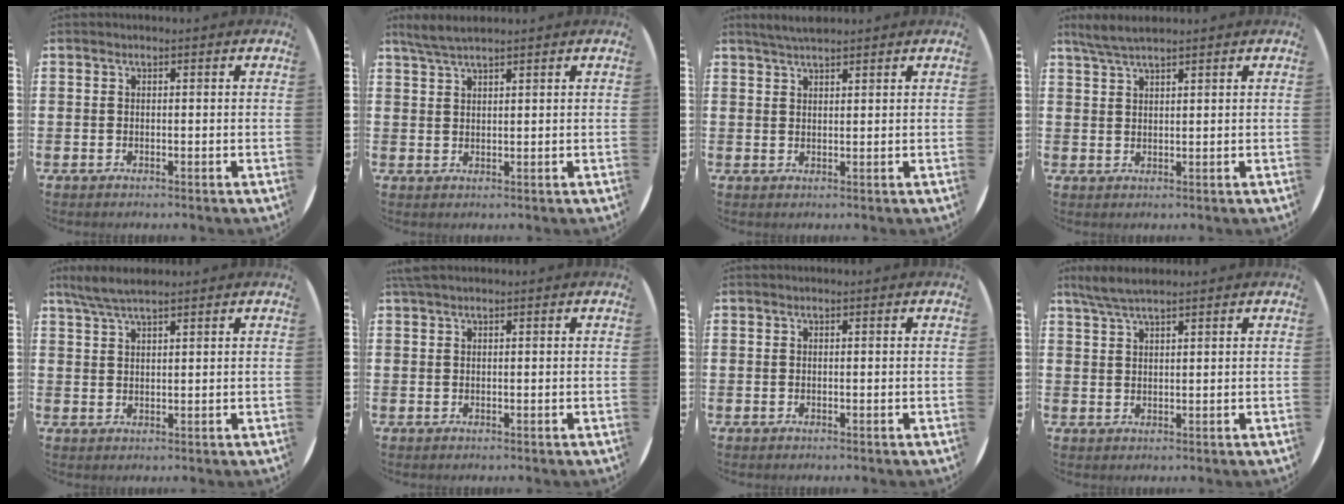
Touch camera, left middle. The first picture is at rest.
{"total": 2.8, "force": [2.4, 0.2, 1.4], "torque": [-0.030, 0.003, 0.044]}
{"total": 2.6, "force": [2.4, 0.3, 1.0], "torque": [-0.021, 0.002, 0.044]}
{"total": 3.1, "force": [2.7, 0.2, 1.5], "torque": [-0.032, 0.002, 0.049]}
{"total": 4.0, "force": [3.5, 0.4, 2.0], "torque": [-0.046, 0.000, 0.063]}
{"total": 0.8, "force": [0.7, 0.1, 0.4], "torque": [-0.008, 0.003, 0.013]}
{"total": 0.0}
{"total": 3.6, "force": [3.1, 0.3, 1.8], "torque": [-0.041, 0.001, 0.057]}